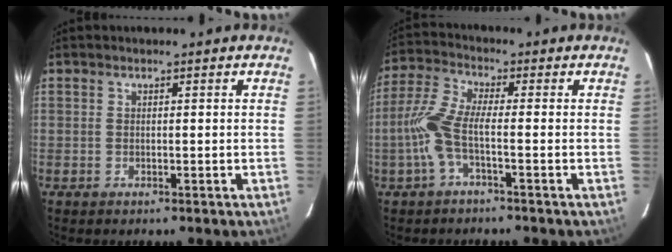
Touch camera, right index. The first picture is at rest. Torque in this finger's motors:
{"motor_torque": [0.91, -0.54, 0.71, 0.15]}